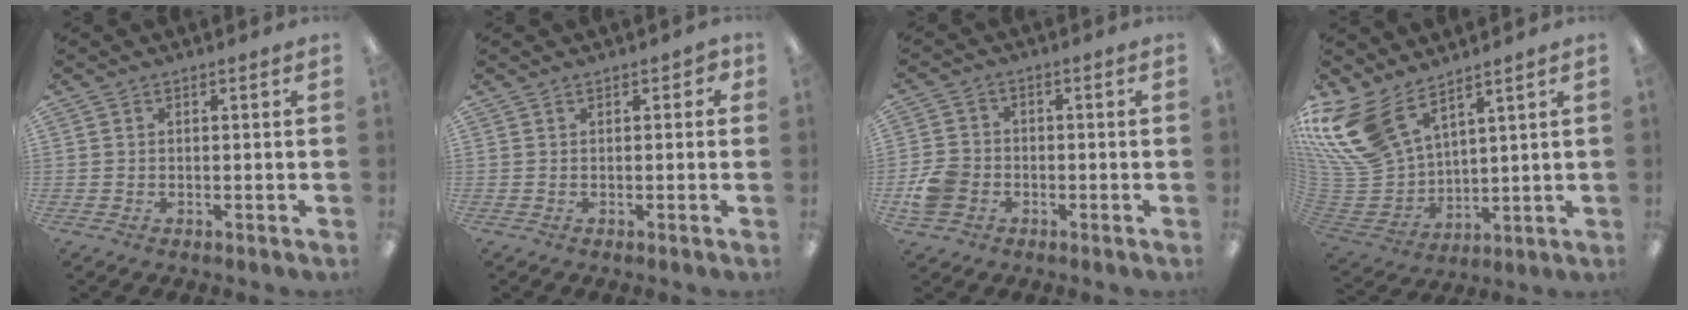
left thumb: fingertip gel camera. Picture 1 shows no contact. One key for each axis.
{"total": 1.6, "fx": 0.4, "fy": 1.1, "fz": 1.1, "tx": -0.012, "ty": 0.000, "tz": 0.006}
{"total": 6.9, "fx": -2.3, "fy": 5.6, "fz": 3.3, "tx": -0.067, "ty": 0.013, "tz": -0.041}
{"total": 17.1, "fx": 11.2, "fy": 9.2, "fz": 8.9, "tx": -0.239, "ty": -0.062, "tz": 0.212}